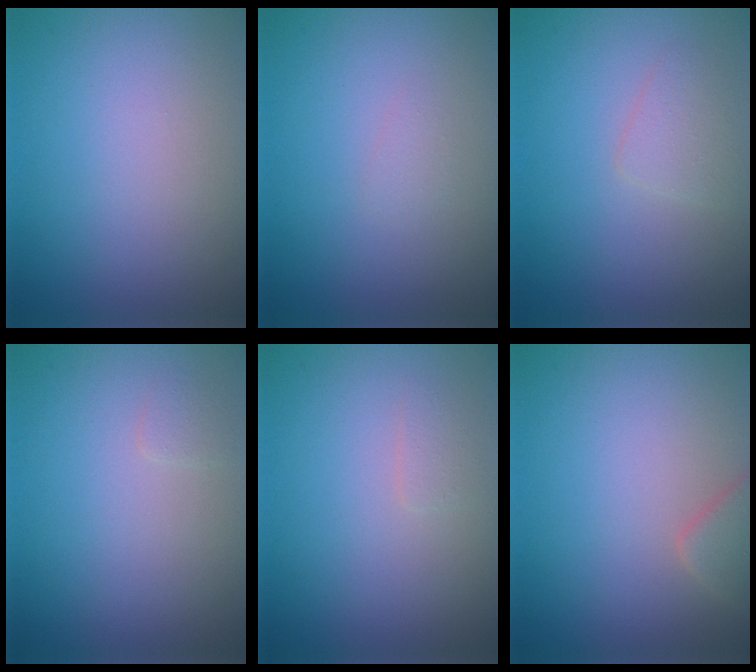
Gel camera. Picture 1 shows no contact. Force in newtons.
{"total": 0.6, "press": 0.6, "slide": 0.0}
{"total": 1.5, "press": 1.5, "slide": 0.1}
{"total": 0.6, "press": 0.6, "slide": 0.0}
{"total": 0.8, "press": 0.8, "slide": 0.1}
{"total": 2.1, "press": 2.1, "slide": 0.2}